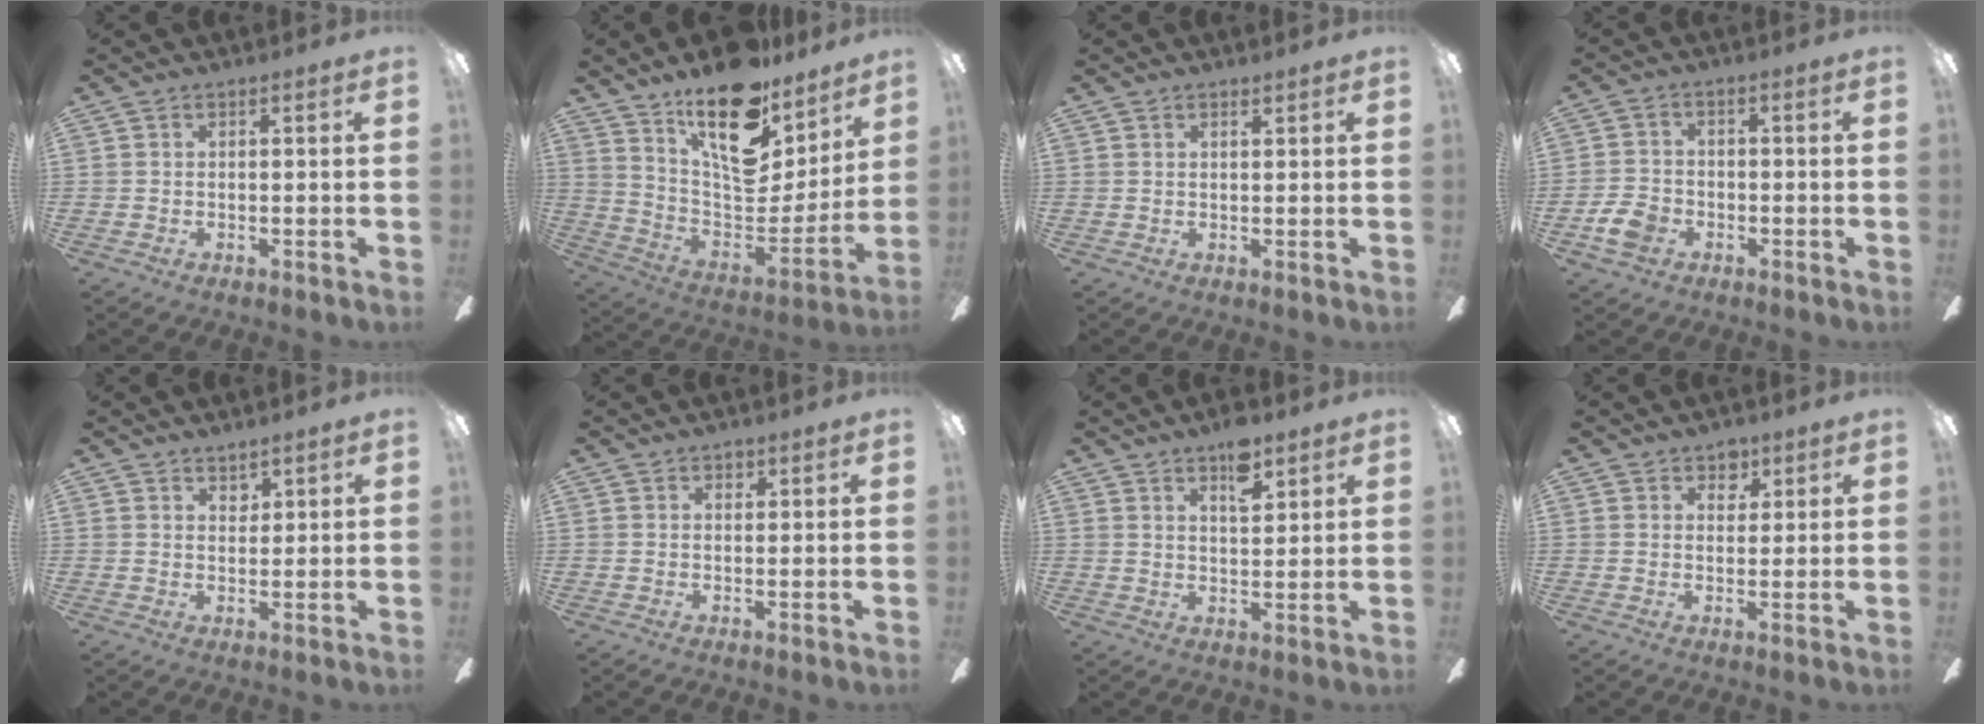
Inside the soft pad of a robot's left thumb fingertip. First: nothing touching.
{"total": 20.8, "force": [14.5, 9.1, 11.9], "torque": [-0.180, -0.111, 0.254]}
{"total": 1.0, "force": [0.8, 0.3, 0.4], "torque": [-0.001, -0.002, 0.013]}
{"total": 6.1, "force": [-2.8, 4.5, 3.1], "torque": [-0.071, 0.013, -0.052]}
{"total": 2.8, "force": [2.4, 1.3, 0.5], "torque": [0.010, -0.015, 0.040]}
{"total": 1.5, "force": [0.9, 1.0, 0.5], "torque": [0.006, -0.003, 0.013]}
{"total": 7.6, "force": [5.2, 3.1, 4.5], "torque": [-0.051, -0.026, 0.085]}
{"total": 4.3, "force": [2.9, 2.8, 1.3], "torque": [-0.003, -0.010, 0.047]}